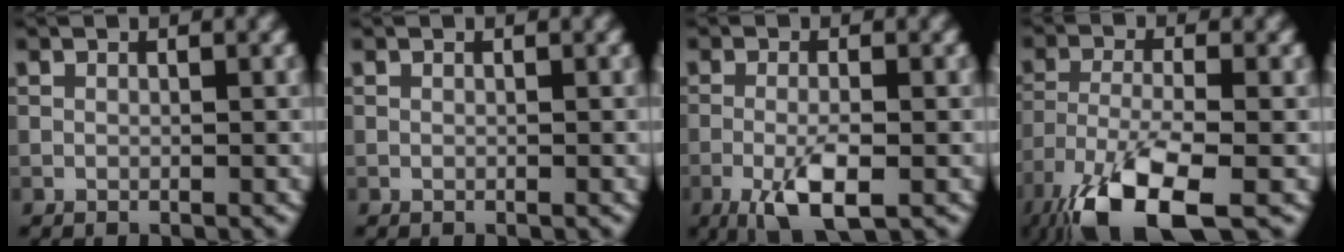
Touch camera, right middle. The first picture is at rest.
{"total": 0.0}
{"total": 4.8, "force": [-2.0, 1.3, 4.2], "torque": [-0.083, -0.004, -0.040]}
{"total": 9.9, "force": [-6.0, 3.2, 7.2], "torque": [-0.148, -0.020, -0.115]}